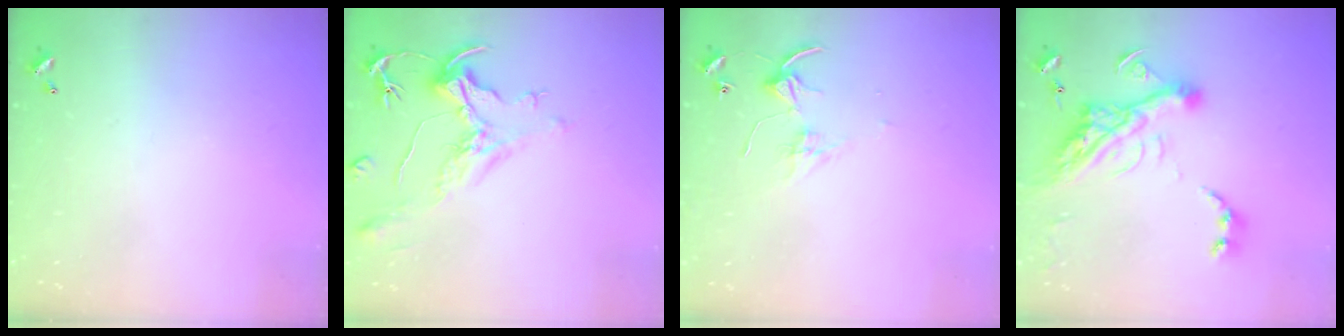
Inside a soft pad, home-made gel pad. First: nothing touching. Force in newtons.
{"total": 2.0, "press": 1.5, "slide": 1.3}
{"total": 3.6, "press": 3.6, "slide": 0.1}
{"total": 19.3, "press": 19.1, "slide": 2.5}